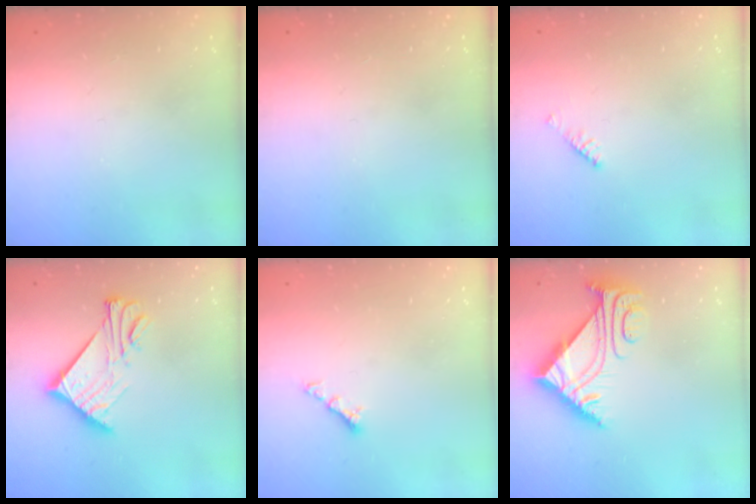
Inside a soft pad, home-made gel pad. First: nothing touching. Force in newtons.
{"total": 0.0}
{"total": 4.1, "press": 4.0, "slide": 0.6}
{"total": 12.0, "press": 12.0, "slide": 0.6}
{"total": 3.4, "press": 3.3, "slide": 0.6}
{"total": 7.2, "press": 7.1, "slide": 0.9}